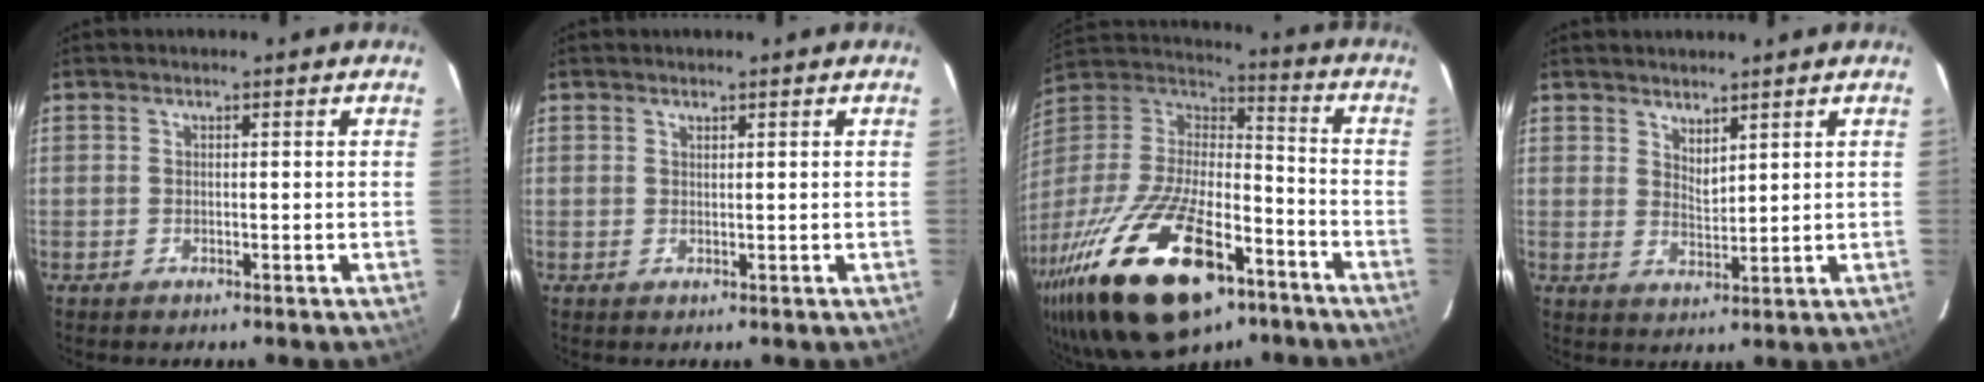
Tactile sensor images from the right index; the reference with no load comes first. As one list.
[{"total": 0.5, "force": [0.5, 0.1, 0.1], "torque": [-0.001, 0.001, 0.010]}, {"total": 34.5, "force": [-19.5, 15.2, 24.1], "torque": [-0.490, -0.035, -0.311]}, {"total": 3.3, "force": [2.8, 1.0, 1.5], "torque": [-0.023, -0.003, 0.048]}]